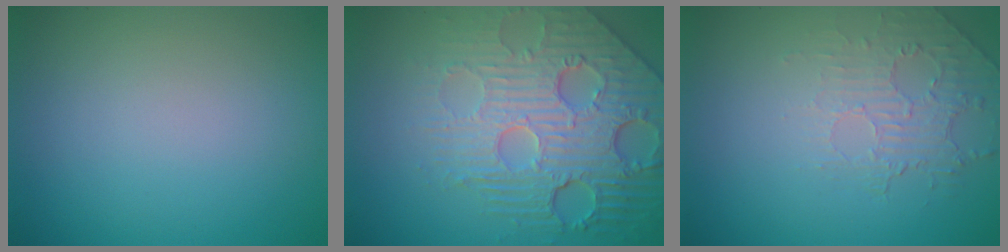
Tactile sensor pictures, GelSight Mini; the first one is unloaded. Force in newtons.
{"total": 8.2, "press": 5.8, "slide": 5.9}
{"total": 2.0, "press": 0.9, "slide": 1.8}